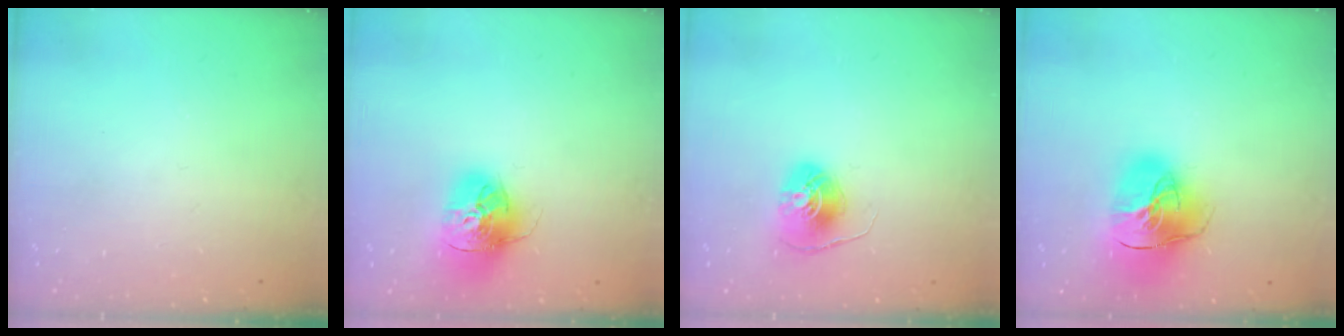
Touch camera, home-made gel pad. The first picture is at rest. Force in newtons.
{"total": 16.6, "press": 16.6, "slide": 1.6}
{"total": 7.8, "press": 7.8, "slide": 0.3}
{"total": 20.8, "press": 20.6, "slide": 2.7}